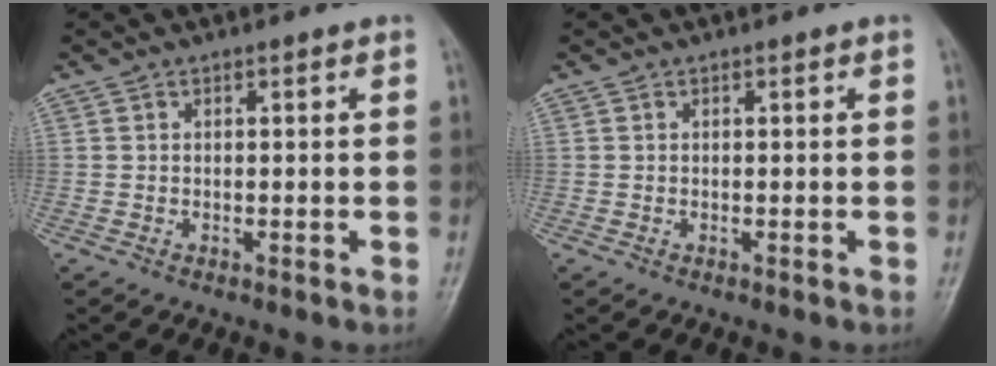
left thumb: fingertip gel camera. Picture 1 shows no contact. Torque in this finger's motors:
{"motor_torque": [0.00, 0.00, 0.00, -0.03, 0.00]}